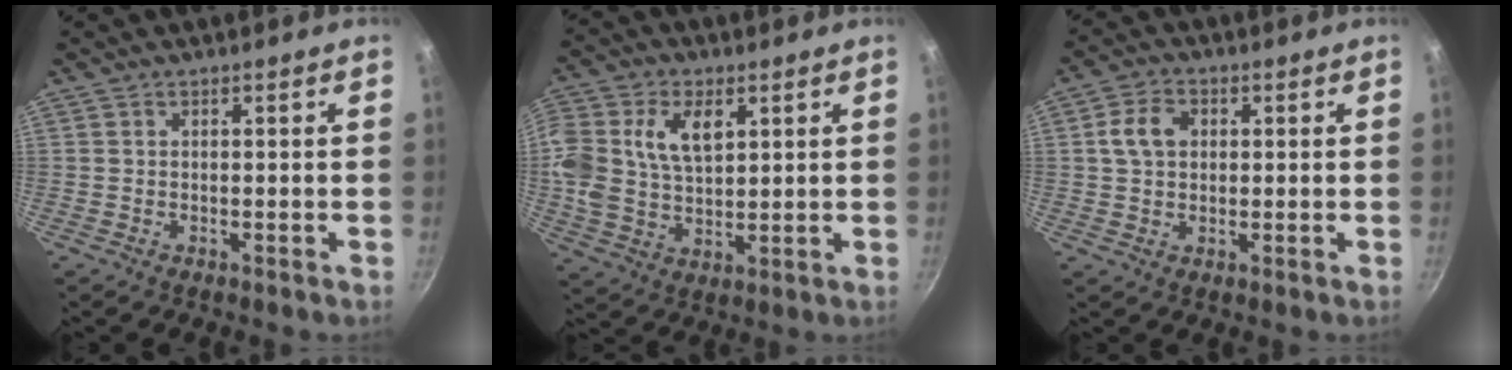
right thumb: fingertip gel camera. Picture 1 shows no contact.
{"total": 15.9, "force": [4.5, 10.3, 11.3], "torque": [-0.238, 0.000, 0.085]}
{"total": 6.1, "force": [1.2, 4.6, 3.9], "torque": [-0.067, 0.009, 0.018]}